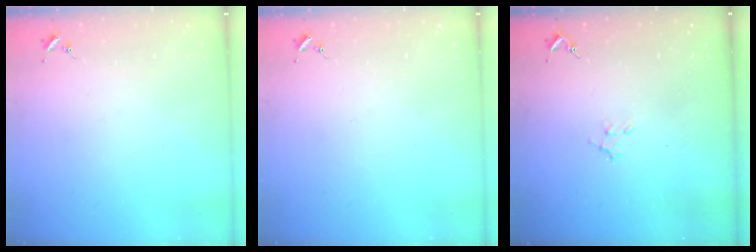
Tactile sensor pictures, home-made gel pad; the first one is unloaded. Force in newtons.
{"total": 0.0}
{"total": 5.5, "press": 5.4, "slide": 0.8}